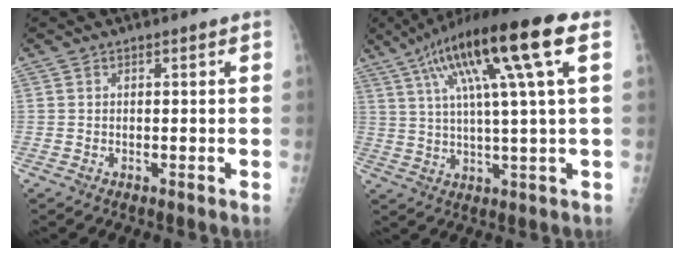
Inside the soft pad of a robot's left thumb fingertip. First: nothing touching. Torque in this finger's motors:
{"motor_torque": [0.55, 0.76, 1.89, -0.89, 0.63]}